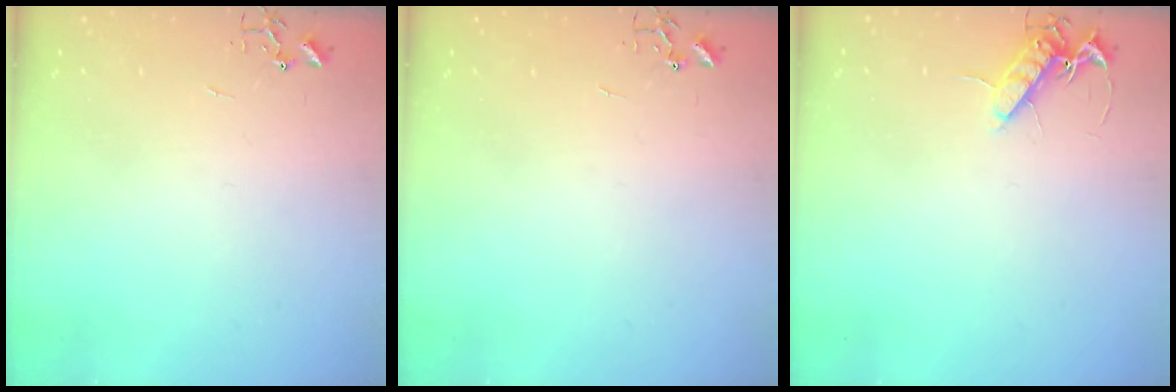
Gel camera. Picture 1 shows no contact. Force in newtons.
{"total": 0.0}
{"total": 9.3, "press": 9.2, "slide": 1.3}